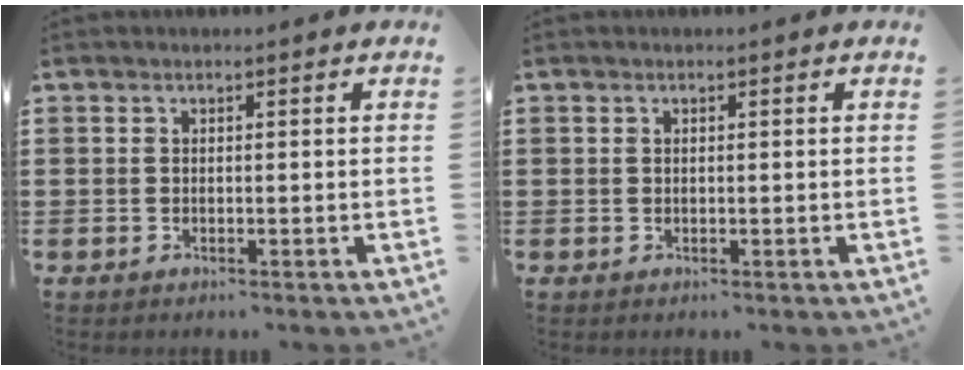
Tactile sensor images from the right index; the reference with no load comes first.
{"total": 0.0}